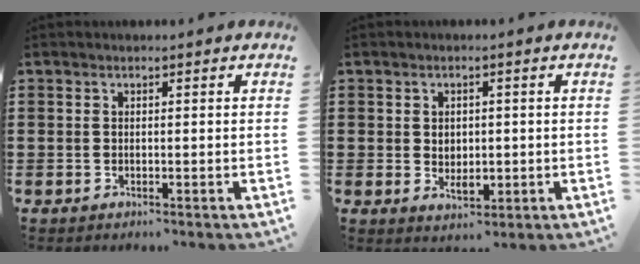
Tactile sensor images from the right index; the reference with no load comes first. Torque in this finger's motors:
{"motor_torque": [1.07, 1.07, 0.11, 0.02]}